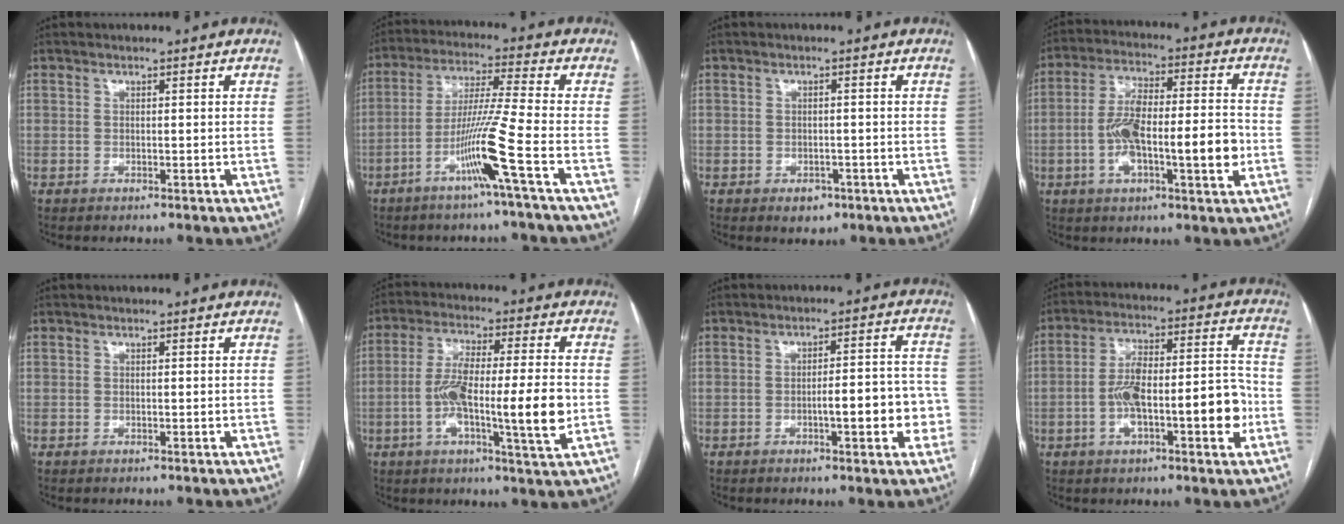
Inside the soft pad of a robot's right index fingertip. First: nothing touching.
{"total": 10.0, "force": [-4.4, -2.2, 8.7], "torque": [-0.169, -0.007, -0.090]}
{"total": 2.6, "force": [-1.4, 1.8, 1.2], "torque": [-0.010, 0.003, -0.011]}
{"total": 14.2, "force": [-2.7, 3.4, 13.6], "torque": [-0.236, 0.021, -0.044]}
{"total": 0.0}
{"total": 13.8, "force": [-2.2, 1.3, 13.6], "torque": [-0.240, 0.001, -0.042]}
{"total": 7.9, "force": [-2.2, 2.0, 7.4], "torque": [-0.093, 0.024, -0.025]}
{"total": 14.2, "force": [-3.4, 3.7, 13.3], "torque": [-0.214, 0.033, -0.051]}